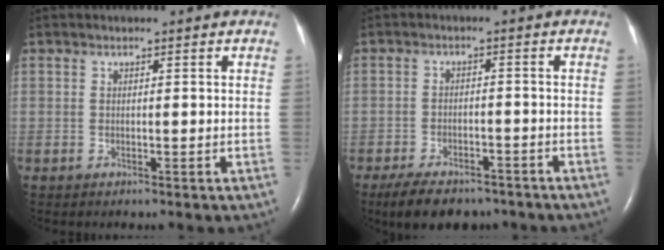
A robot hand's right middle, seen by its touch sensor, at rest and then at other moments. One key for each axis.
{"total": 9.6, "fx": -7.6, "fy": 3.8, "fz": 4.3, "tx": -0.071, "ty": -0.005, "tz": -0.116}